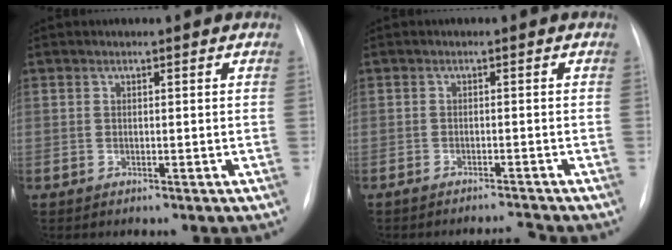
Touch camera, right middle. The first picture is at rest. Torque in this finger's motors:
{"motor_torque": [-0.47, 0.01, 0.02, -0.01]}